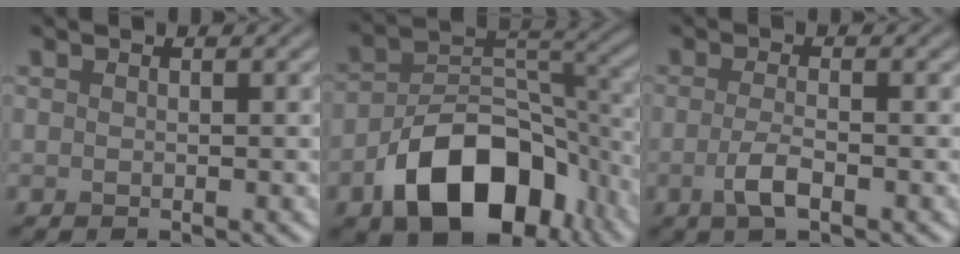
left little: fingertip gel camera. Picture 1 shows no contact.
{"total": 11.5, "force": [-5.9, 6.8, 7.2], "torque": [-0.115, 0.001, -0.106]}
{"total": 2.5, "force": [-1.0, 0.7, 2.2], "torque": [-0.047, 0.000, -0.025]}